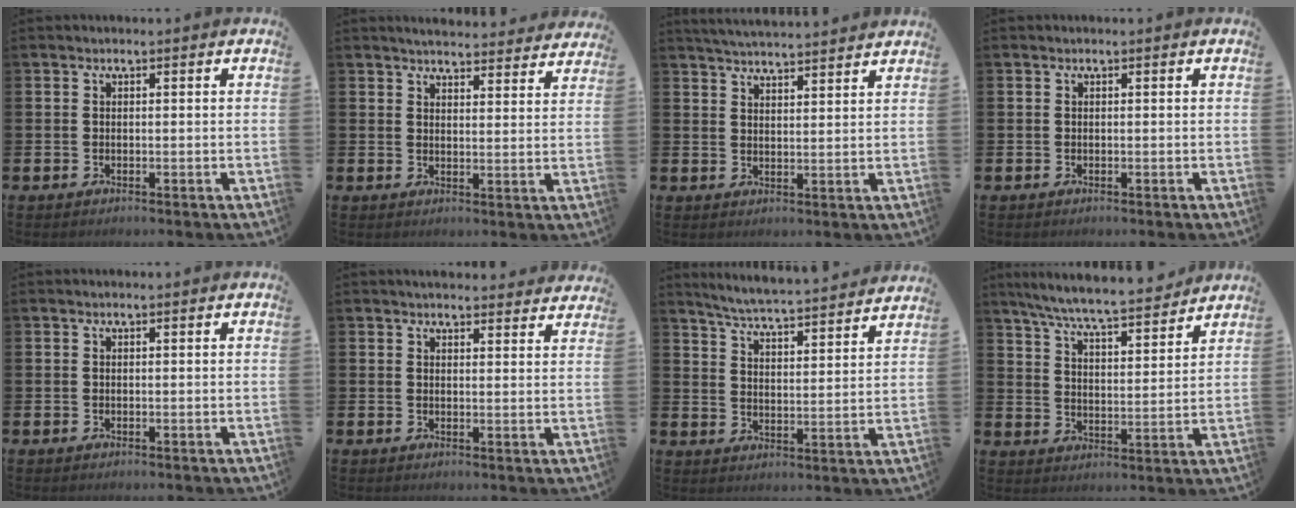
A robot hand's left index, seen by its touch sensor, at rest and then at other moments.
{"total": 4.5, "force": [4.4, 0.5, 0.5], "torque": [-0.009, -0.030, 0.077]}
{"total": 4.3, "force": [4.3, -0.3, 0.2], "torque": [-0.018, -0.023, 0.078]}
{"total": 0.0}
{"total": 0.0}
{"total": 3.3, "force": [3.2, 0.3, 0.0], "torque": [-0.003, -0.018, 0.059]}
{"total": 6.0, "force": [5.9, -0.2, 1.2], "torque": [-0.049, -0.046, 0.102]}
{"total": 7.7, "force": [7.3, 0.3, 2.6], "torque": [-0.078, -0.049, 0.127]}